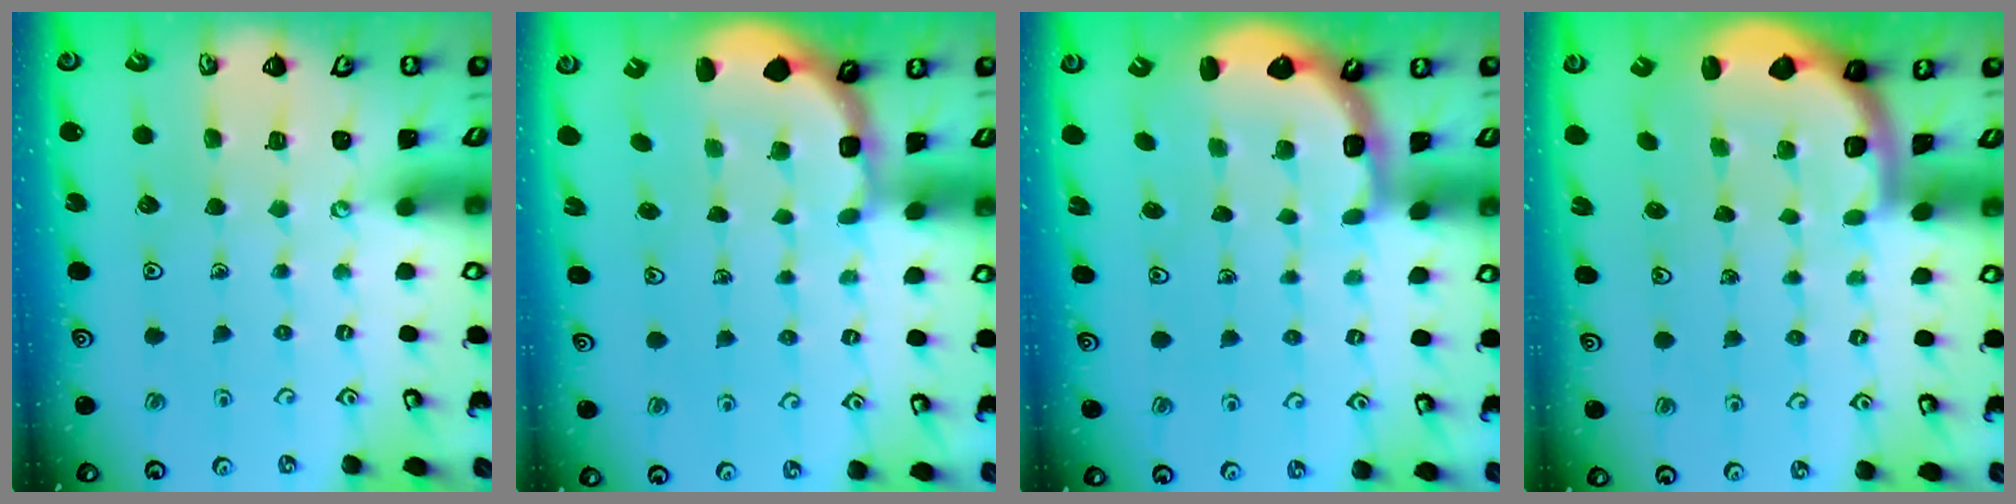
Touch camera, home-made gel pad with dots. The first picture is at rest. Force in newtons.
{"total": 2.8, "press": 2.2, "slide": 1.7}
{"total": 2.6, "press": 2.3, "slide": 1.3}
{"total": 2.0, "press": 2.0, "slide": 0.5}